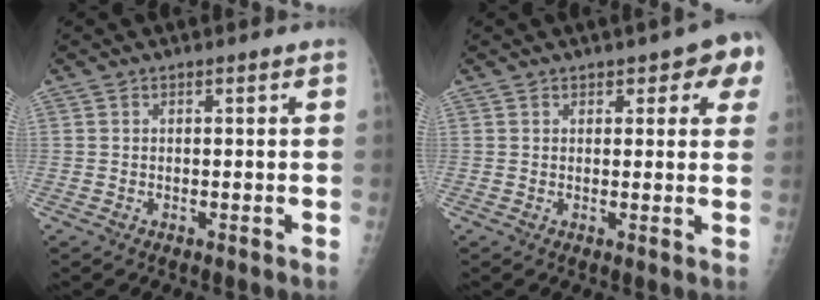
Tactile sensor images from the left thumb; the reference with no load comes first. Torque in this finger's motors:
{"motor_torque": [0.28, 0.21, 0.07, -0.25, 0.06]}